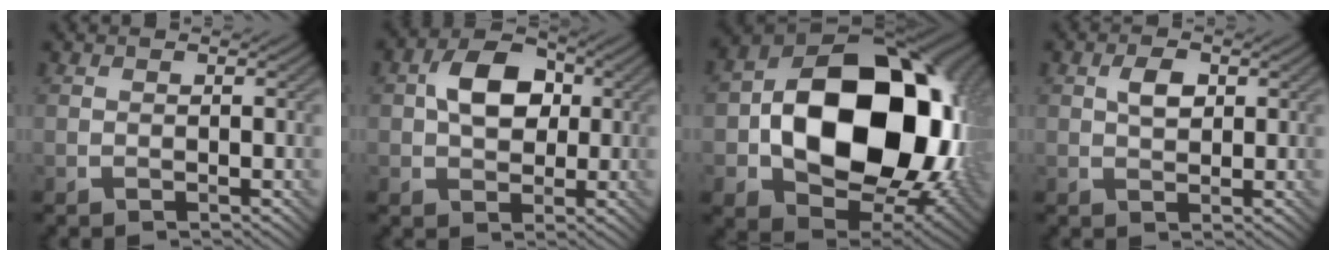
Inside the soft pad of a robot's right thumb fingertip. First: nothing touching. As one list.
[{"total": 7.2, "force": [1.0, 5.1, 5.0], "torque": [-0.088, 0.013, 0.011]}, {"total": 19.5, "force": [0.1, 14.0, 13.6], "torque": [-0.239, -0.037, 0.027]}, {"total": 2.8, "force": [0.8, 1.7, 2.1], "torque": [-0.041, 0.002, 0.012]}]